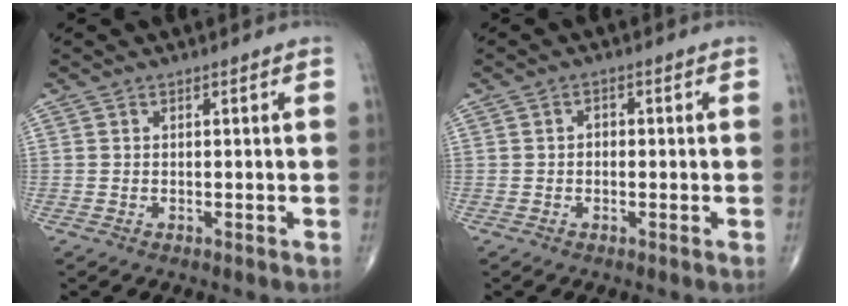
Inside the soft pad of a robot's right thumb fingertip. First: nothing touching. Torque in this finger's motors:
{"motor_torque": [-0.52, -0.05, -0.12, -0.06, -0.01]}